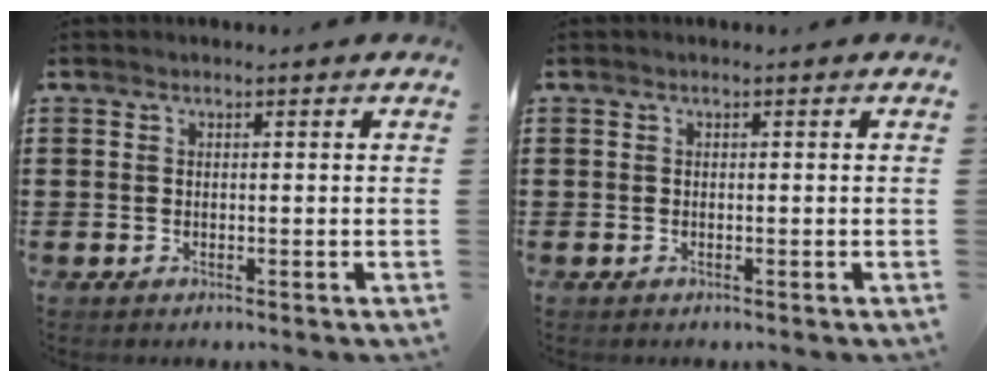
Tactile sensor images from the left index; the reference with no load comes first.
{"total": 0.0}